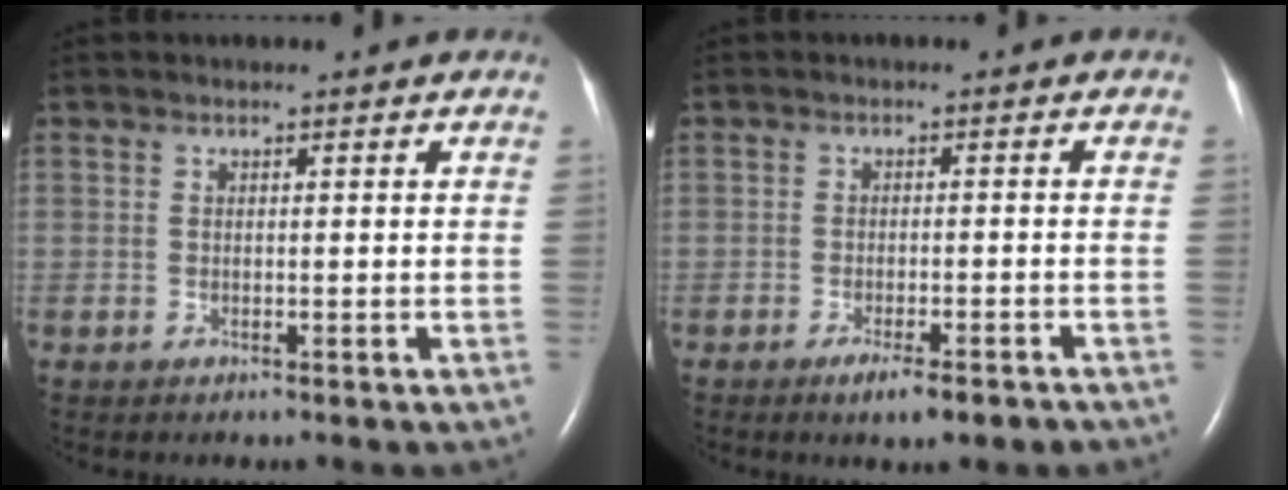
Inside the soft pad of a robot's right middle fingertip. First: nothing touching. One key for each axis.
{"total": 5.2, "fx": -3.7, "fy": 0.9, "fz": 3.6, "tx": -0.046, "ty": -0.008, "tz": -0.046}